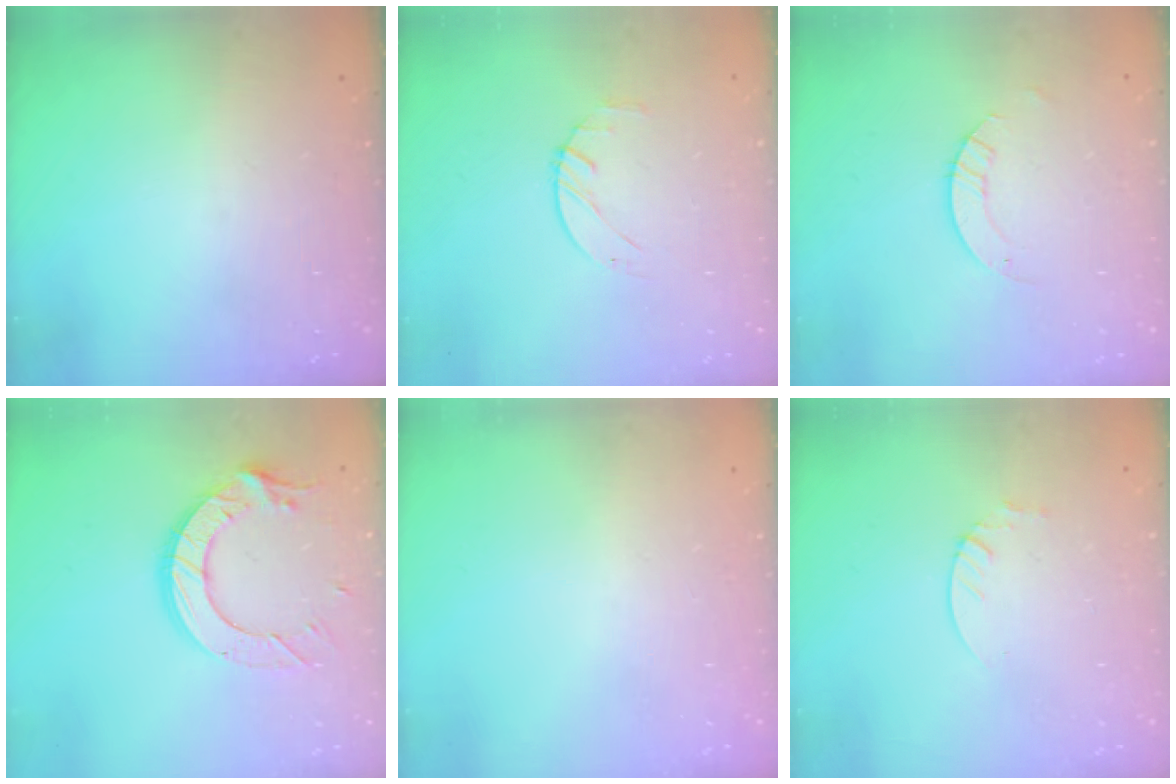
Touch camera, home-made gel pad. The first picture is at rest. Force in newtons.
{"total": 1.9, "press": 1.9, "slide": 0.3}
{"total": 2.9, "press": 2.9, "slide": 0.3}
{"total": 13.4, "press": 13.3, "slide": 0.8}
{"total": 0.0}
{"total": 2.1, "press": 2.1, "slide": 0.2}